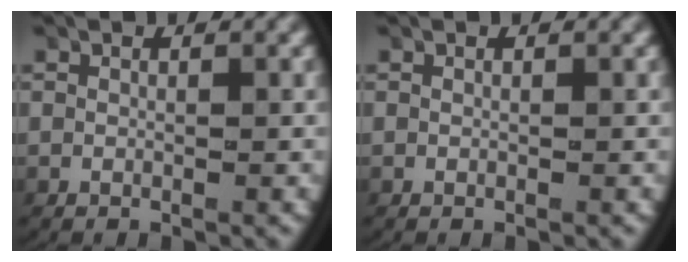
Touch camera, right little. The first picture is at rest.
{"total": 0.0}